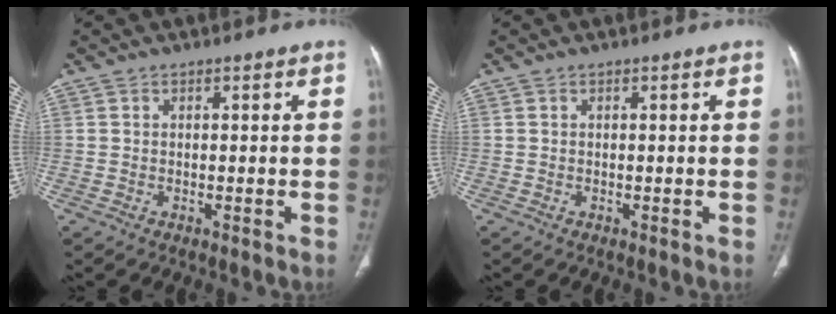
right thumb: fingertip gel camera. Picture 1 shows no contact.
{"total": 0.0}